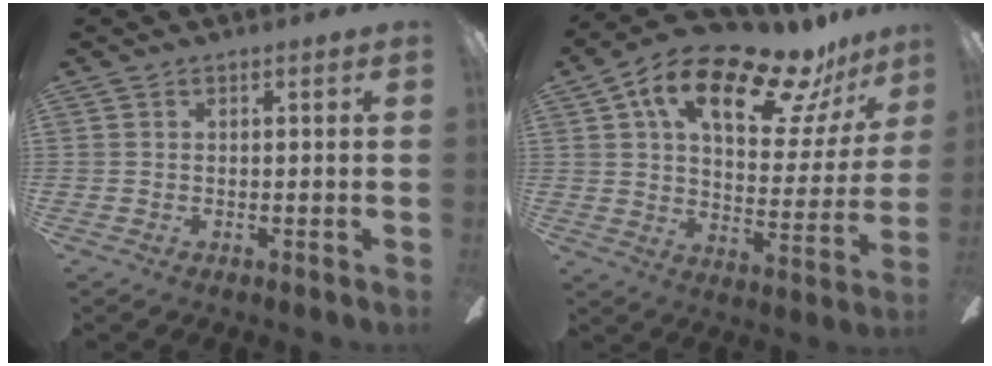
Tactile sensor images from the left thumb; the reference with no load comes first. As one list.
[{"total": 21.1, "force": [13.4, 8.8, 13.8], "torque": [-0.228, -0.070, 0.222]}]